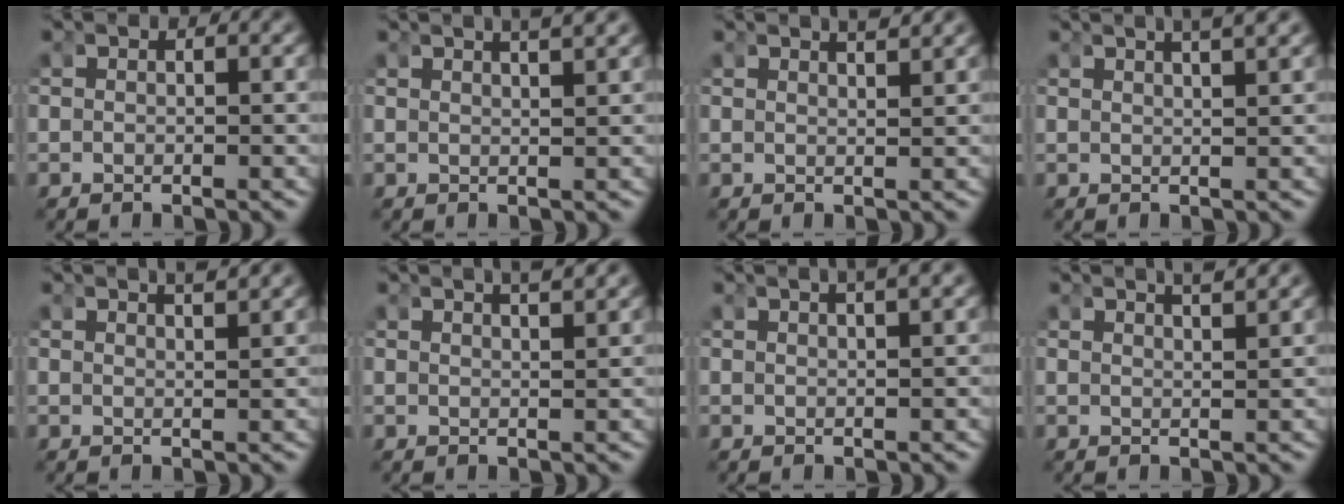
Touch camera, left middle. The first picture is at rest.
{"total": 2.9, "force": [2.2, -0.3, 1.8], "torque": [-0.020, 0.001, 0.040]}
{"total": 1.9, "force": [1.6, -0.8, 0.6], "torque": [-0.007, -0.006, 0.033]}
{"total": 3.8, "force": [2.7, 0.2, 2.7], "torque": [-0.031, 0.007, 0.047]}
{"total": 2.2, "force": [1.8, -0.8, 0.9], "torque": [-0.012, -0.005, 0.037]}
{"total": 2.7, "force": [2.1, -0.5, 1.6], "torque": [-0.019, -0.002, 0.041]}
{"total": 3.1, "force": [2.0, -0.1, 2.3], "torque": [-0.026, 0.008, 0.035]}
{"total": 2.7, "force": [2.3, -0.5, 1.4], "torque": [-0.016, -0.004, 0.045]}